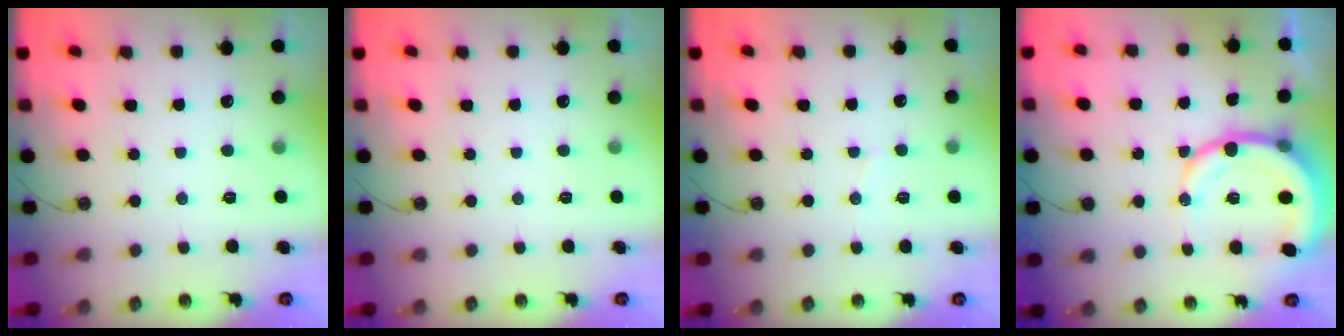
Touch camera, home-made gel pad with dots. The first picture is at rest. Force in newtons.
{"total": 0.0}
{"total": 3.0, "press": 3.0, "slide": 0.3}
{"total": 12.2, "press": 12.0, "slide": 2.4}